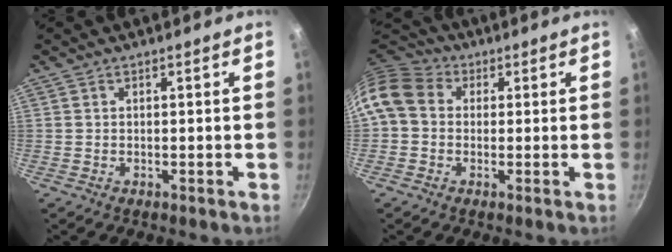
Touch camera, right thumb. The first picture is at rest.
{"total": 10.9, "force": [1.3, 8.8, 6.2], "torque": [-0.114, 0.027, 0.005]}